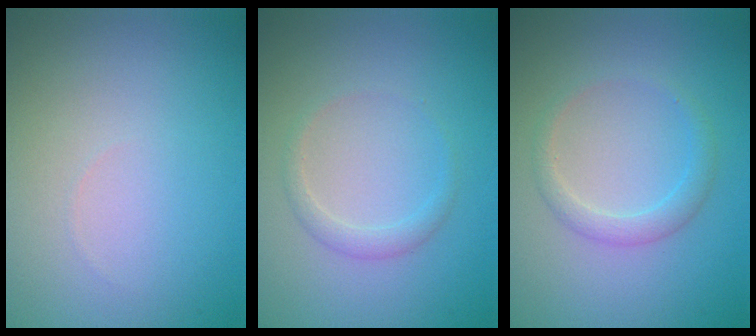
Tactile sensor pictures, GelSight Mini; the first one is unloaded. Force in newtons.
{"total": 1.4, "press": 1.4, "slide": 0.1}
{"total": 1.8, "press": 1.8, "slide": 0.0}